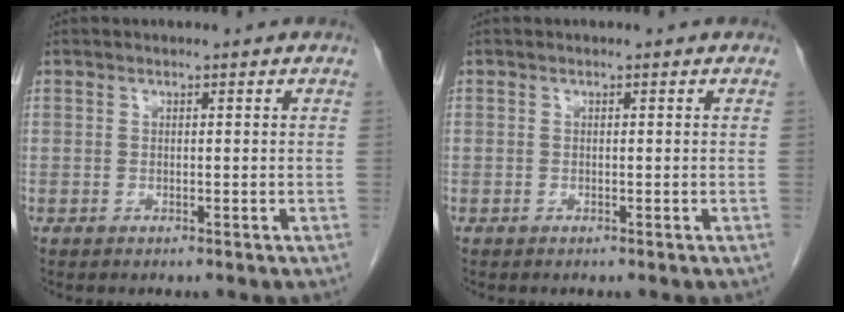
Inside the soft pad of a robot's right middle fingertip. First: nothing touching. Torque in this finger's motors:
{"motor_torque": [1.02, -1.12, 0.27, 0.00]}